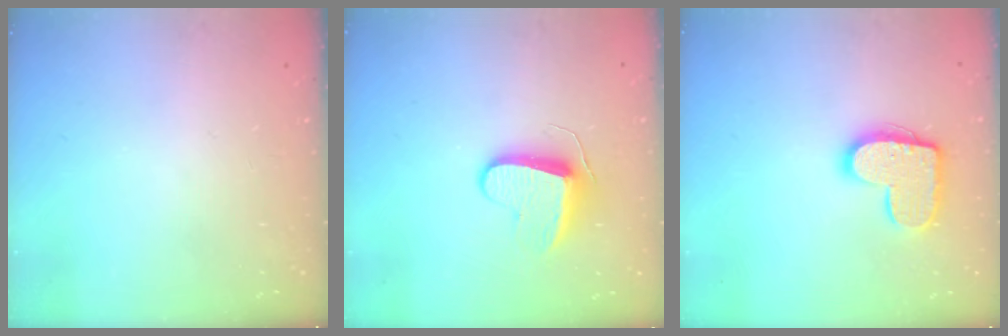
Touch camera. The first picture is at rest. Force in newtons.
{"total": 8.9, "press": 8.9, "slide": 0.1}
{"total": 13.7, "press": 13.7, "slide": 0.6}